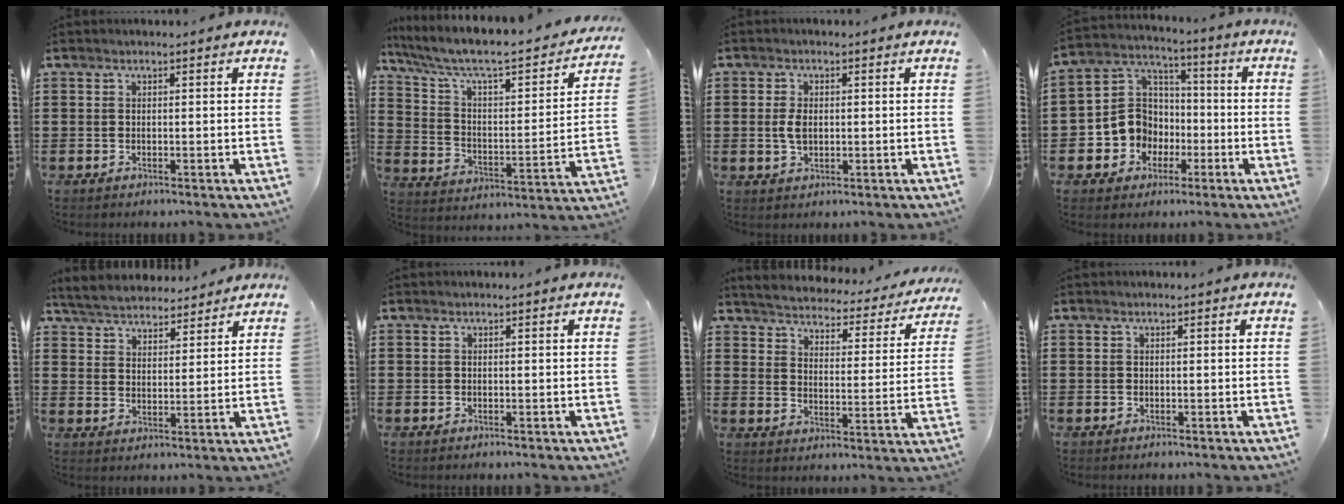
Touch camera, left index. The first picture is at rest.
{"total": 6.1, "force": [4.7, 1.0, 3.8], "torque": [-0.098, -0.046, 0.070]}
{"total": 3.2, "force": [0.2, 1.8, 2.7], "torque": [-0.070, -0.001, -0.002]}
{"total": 8.8, "force": [-2.3, 8.1, 2.4], "torque": [-0.091, 0.008, -0.043]}
{"total": 4.7, "force": [4.6, 0.9, 0.6], "torque": [-0.034, -0.018, 0.082]}
{"total": 0.0}
{"total": 3.2, "force": [3.2, 0.0, 0.3], "torque": [-0.031, -0.032, 0.047]}
{"total": 0.0}